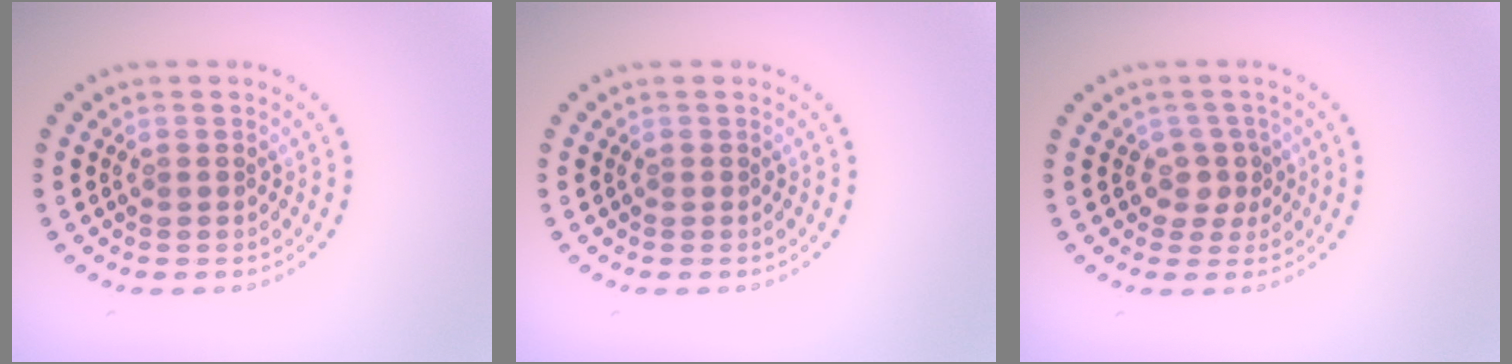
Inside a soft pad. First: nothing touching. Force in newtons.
{"total": 0.0}
{"total": 2.0, "press": 1.5, "slide": 1.3}